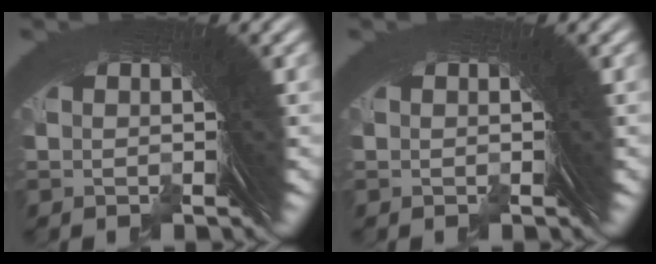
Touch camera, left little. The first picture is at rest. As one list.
[{"total": 0.0}]